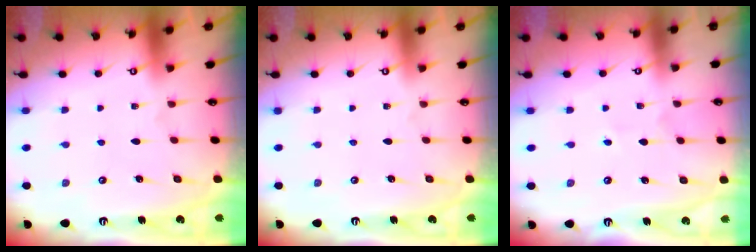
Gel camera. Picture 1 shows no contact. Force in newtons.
{"total": 0.0}
{"total": 1.9, "press": 1.9, "slide": 0.5}